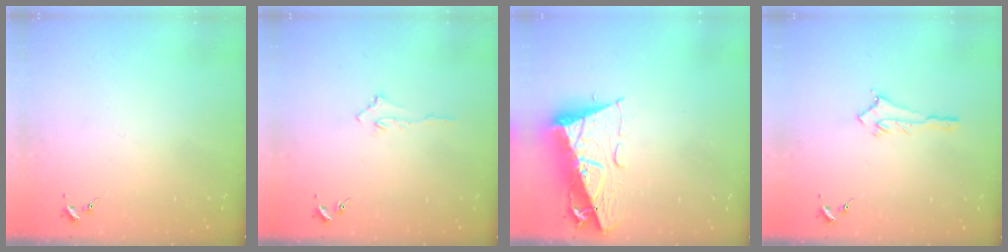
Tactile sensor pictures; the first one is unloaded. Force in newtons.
{"total": 2.9, "press": 2.9, "slide": 0.4}
{"total": 12.5, "press": 12.4, "slide": 1.3}
{"total": 2.9, "press": 2.8, "slide": 0.4}